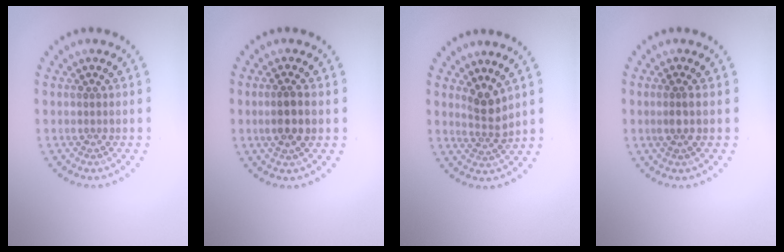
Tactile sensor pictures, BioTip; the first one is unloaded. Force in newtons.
{"total": 2.6, "press": 2.4, "slide": 1.0}
{"total": 2.3, "press": 1.7, "slide": 1.5}
{"total": 1.5, "press": 1.4, "slide": 0.7}